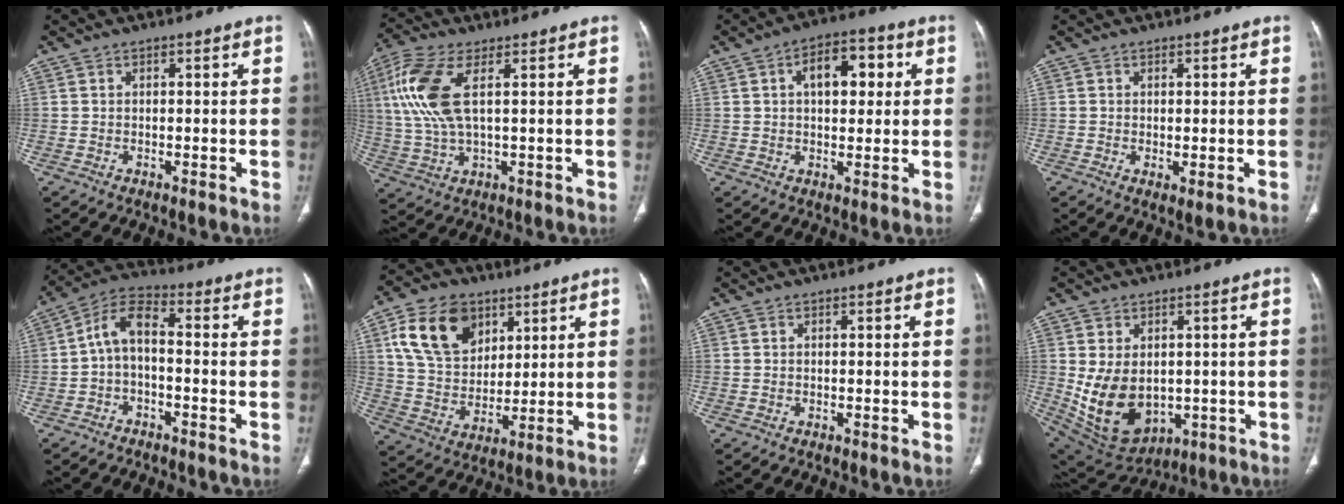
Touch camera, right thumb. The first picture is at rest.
{"total": 11.9, "force": [3.1, 4.7, 10.4], "torque": [-0.264, 0.002, 0.066]}
{"total": 9.9, "force": [2.5, 5.6, 7.7], "torque": [-0.087, 0.015, 0.034]}
{"total": 1.8, "force": [-0.2, 0.7, 1.7], "torque": [-0.035, -0.009, 0.001]}
{"total": 7.3, "force": [-1.4, 3.8, 6.1], "torque": [-0.114, 0.036, -0.038]}
{"total": 16.0, "force": [7.0, 11.2, 9.0], "torque": [-0.141, -0.017, 0.136]}
{"total": 0.0}
{"total": 13.2, "force": [-0.7, 9.4, 9.3], "torque": [-0.145, -0.011, 0.026]}